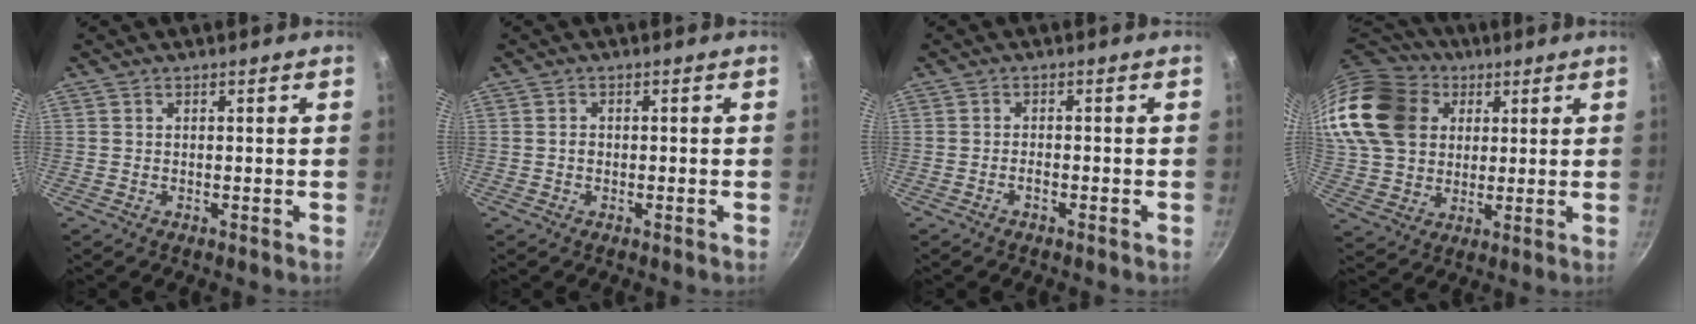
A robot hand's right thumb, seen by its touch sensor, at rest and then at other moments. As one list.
[{"total": 0.9, "force": [-0.3, 0.6, 0.6], "torque": [-0.010, 0.005, -0.006]}, {"total": 1.3, "force": [-0.8, 0.4, 0.9], "torque": [-0.018, 0.010, -0.018]}, {"total": 24.6, "force": [8.8, 19.0, 12.8], "torque": [-0.277, 0.024, 0.170]}]